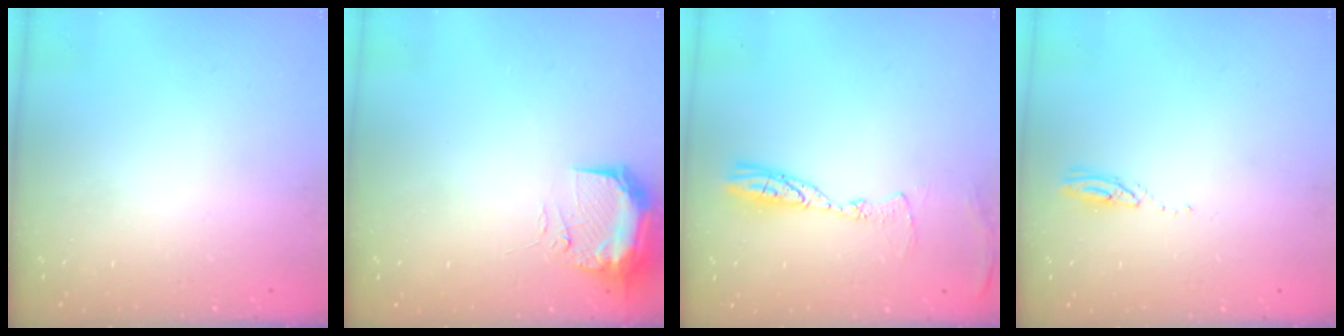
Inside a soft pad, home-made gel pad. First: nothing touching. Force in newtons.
{"total": 14.8, "press": 11.3, "slide": 9.5}
{"total": 9.3, "press": 9.3, "slide": 0.9}
{"total": 3.0, "press": 3.0, "slide": 0.1}